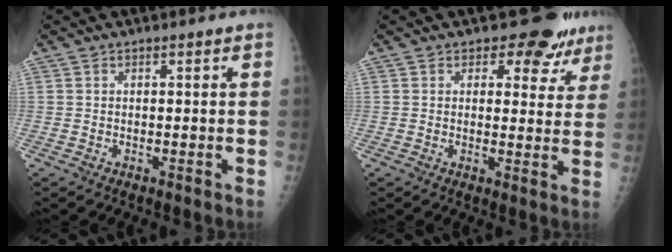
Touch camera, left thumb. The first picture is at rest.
{"total": 8.4, "force": [6.2, 5.1, 2.5], "torque": [0.018, -0.030, 0.059]}